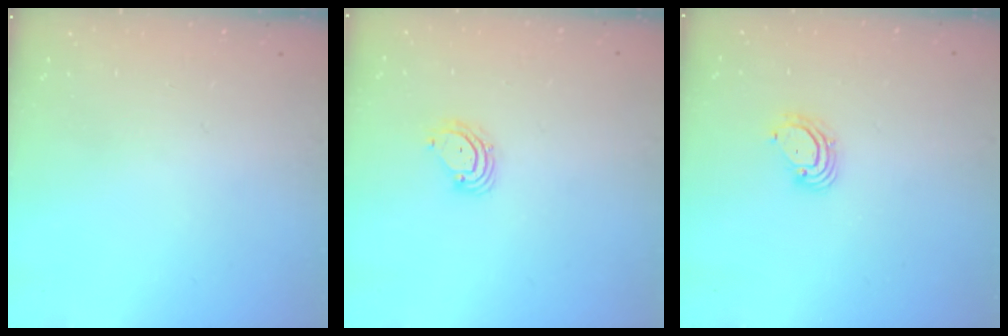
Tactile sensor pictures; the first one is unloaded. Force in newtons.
{"total": 4.7, "press": 4.7, "slide": 0.6}
{"total": 4.3, "press": 4.3, "slide": 0.2}